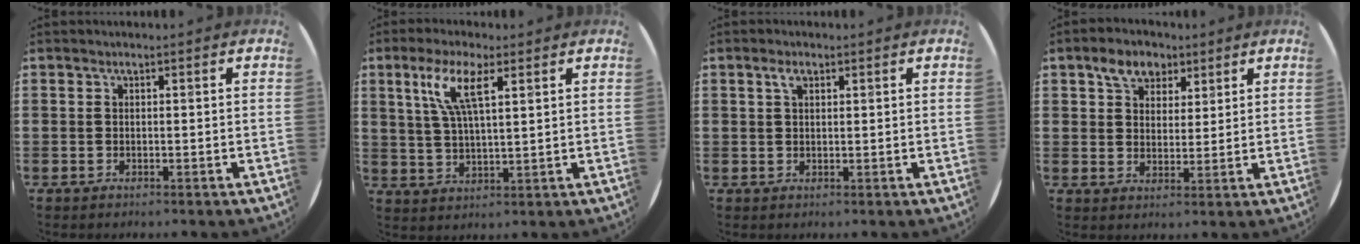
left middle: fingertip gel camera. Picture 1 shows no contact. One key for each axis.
{"total": 7.1, "fx": 3.9, "fy": 1.6, "fz": 5.7, "tx": -0.125, "ty": 0.007, "tz": 0.066}
{"total": 1.8, "fx": 0.9, "fy": 0.9, "fz": 1.2, "tx": -0.021, "ty": 0.003, "tz": 0.014}
{"total": 5.0, "fx": 3.5, "fy": 3.2, "fz": 1.6, "tx": -0.029, "ty": 0.008, "tz": 0.062}